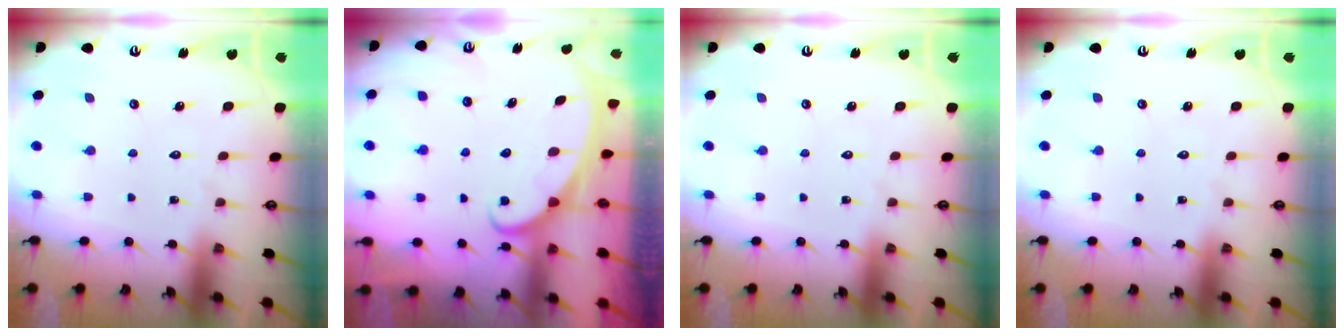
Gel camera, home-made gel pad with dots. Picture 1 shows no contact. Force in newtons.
{"total": 2.6, "press": 2.6, "slide": 0.3}
{"total": 0.0}
{"total": 0.0}